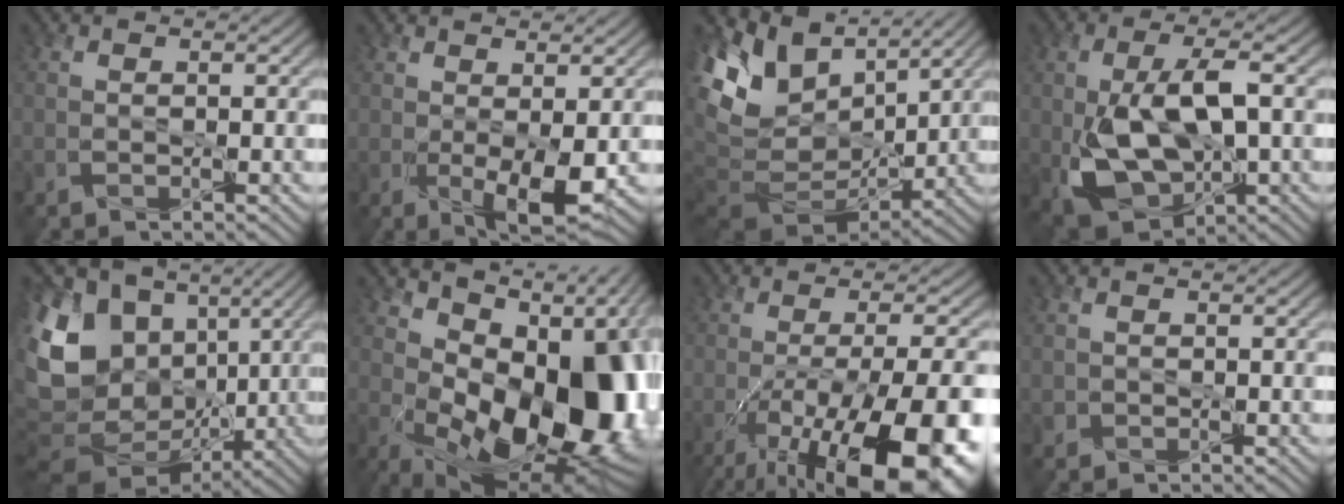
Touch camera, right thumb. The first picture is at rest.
{"total": 4.8, "force": [0.0, 1.9, 4.4], "torque": [-0.087, -0.011, 0.008]}
{"total": 13.6, "force": [3.4, 9.3, 9.3], "torque": [-0.233, -0.008, 0.081]}
{"total": 12.5, "force": [-1.1, 6.7, 10.5], "torque": [-0.219, -0.009, -0.014]}
{"total": 19.4, "force": [0.8, 14.5, 12.8], "torque": [-0.301, -0.002, 0.036]}
{"total": 18.4, "force": [0.4, 11.1, 14.7], "torque": [-0.190, -0.036, 0.036]}
{"total": 18.1, "force": [-9.5, 6.0, 14.3], "torque": [-0.219, -0.033, -0.133]}
{"total": 0.7, "force": [-0.2, 0.7, 0.0], "torque": [0.003, -0.008, -0.006]}